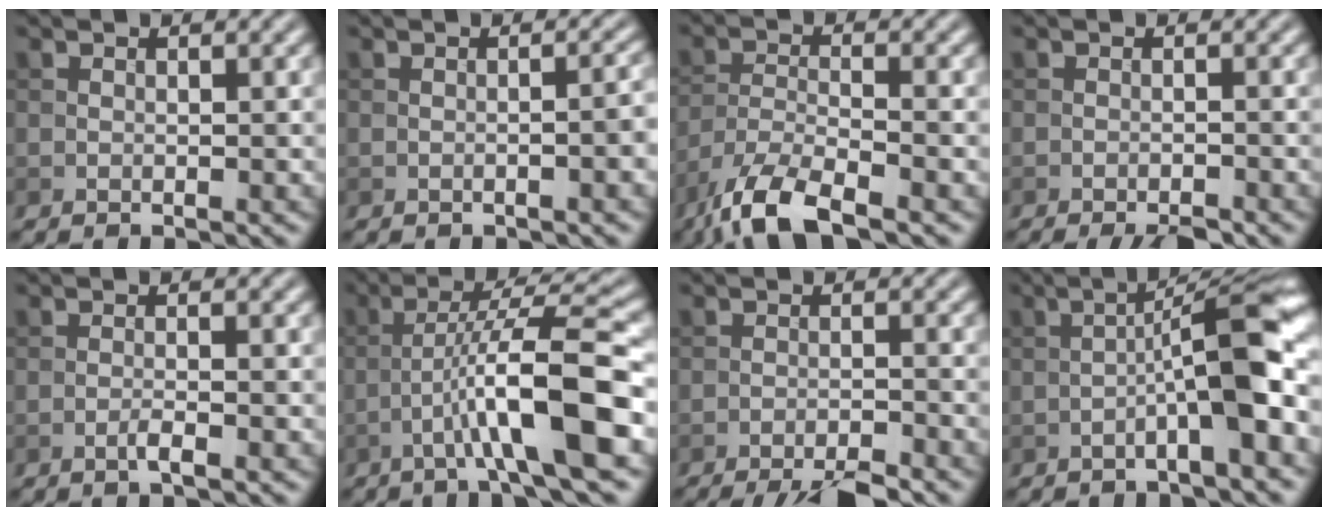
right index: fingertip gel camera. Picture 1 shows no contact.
{"total": 2.6, "force": [-0.5, 0.8, 2.4], "torque": [-0.014, 0.011, -0.009]}
{"total": 7.6, "force": [-5.5, 2.1, 4.8], "torque": [-0.094, -0.011, -0.111]}
{"total": 3.1, "force": [-2.6, 0.4, 1.8], "torque": [-0.030, 0.000, -0.043]}
{"total": 1.4, "force": [-0.7, 0.2, 1.2], "torque": [-0.020, 0.003, -0.017]}
{"total": 8.3, "force": [-2.8, 0.6, 7.7], "torque": [-0.126, 0.023, -0.047]}
{"total": 6.3, "force": [-5.4, 0.9, 3.2], "torque": [-0.052, -0.014, -0.085]}
{"total": 7.5, "force": [-2.0, 1.0, 7.2], "torque": [-0.105, 0.031, -0.038]}